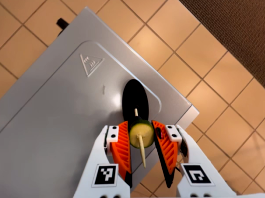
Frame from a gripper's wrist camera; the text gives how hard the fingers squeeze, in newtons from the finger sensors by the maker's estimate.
{"total": 9.2, "left": 8.9, "right": 9.5}